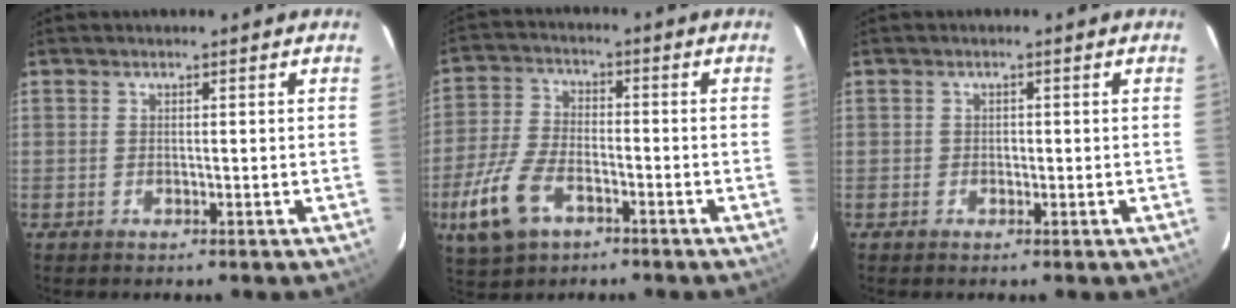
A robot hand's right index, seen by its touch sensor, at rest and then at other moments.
{"total": 12.0, "force": [-5.9, 6.5, 8.1], "torque": [-0.193, -0.006, -0.111]}
{"total": 1.0, "force": [-0.2, 0.9, 0.2], "torque": [-0.002, 0.003, -0.002]}